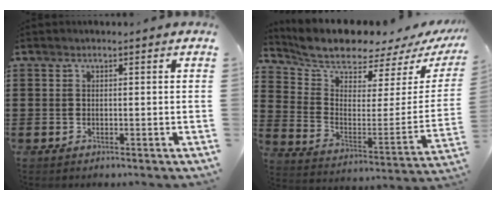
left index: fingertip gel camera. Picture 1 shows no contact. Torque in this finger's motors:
{"motor_torque": [0.33, -0.34, 1.06, 0.12]}